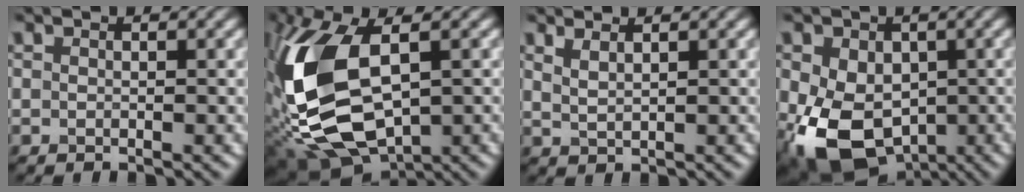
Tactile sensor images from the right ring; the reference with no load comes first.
{"total": 14.4, "force": [-0.2, 7.9, 12.1], "torque": [-0.295, -0.017, 0.006]}
{"total": 1.8, "force": [1.3, 0.6, 1.1], "torque": [-0.016, -0.001, 0.026]}
{"total": 11.1, "force": [-2.9, 7.9, 7.2], "torque": [-0.142, -0.034, -0.042]}